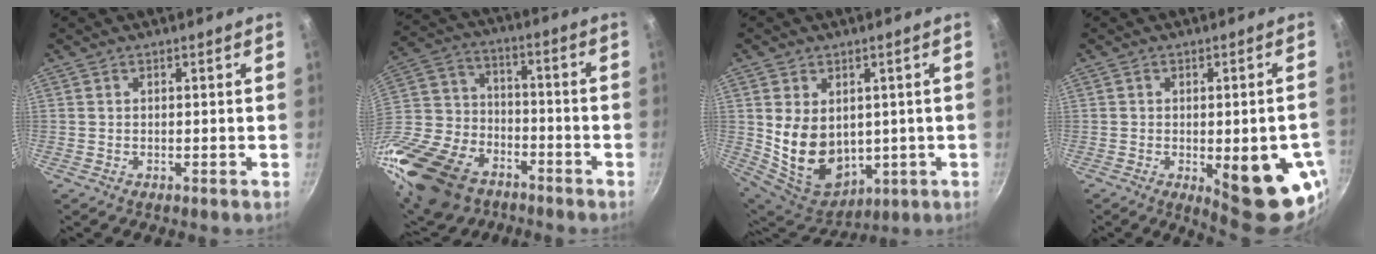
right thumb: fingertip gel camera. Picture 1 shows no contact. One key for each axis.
{"total": 27.7, "fx": -15.1, "fy": 18.0, "fz": 14.6, "tx": -0.298, "ty": 0.062, "tz": -0.267}
{"total": 14.3, "fx": 1.1, "fy": 10.5, "fz": 9.6, "tx": -0.147, "ty": -0.028, "tz": 0.052}
{"total": 15.6, "fx": -4.4, "fy": 5.6, "fz": 13.9, "tx": -0.137, "ty": 0.000, "tz": -0.044}